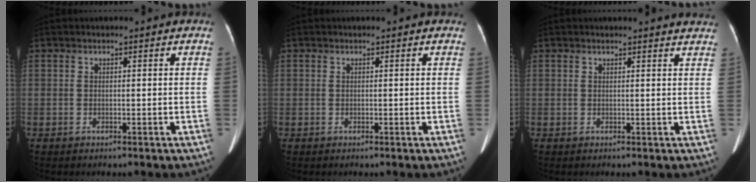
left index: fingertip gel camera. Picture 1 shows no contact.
{"total": 0.0}
{"total": 4.7, "force": [4.7, 0.4, 0.7], "torque": [-0.006, -0.008, 0.029]}